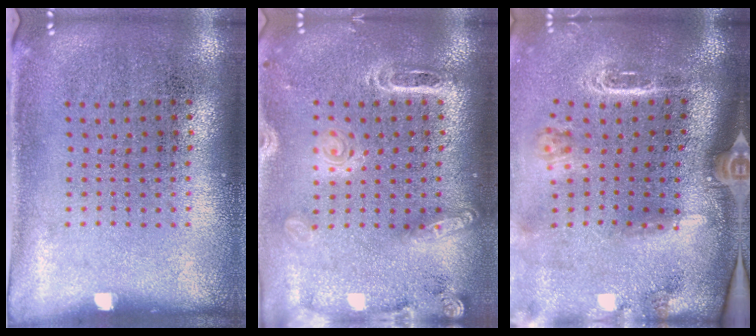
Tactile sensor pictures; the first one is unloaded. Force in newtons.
{"total": 2.1, "press": 1.8, "slide": 1.0}
{"total": 2.9, "press": 2.0, "slide": 2.1}